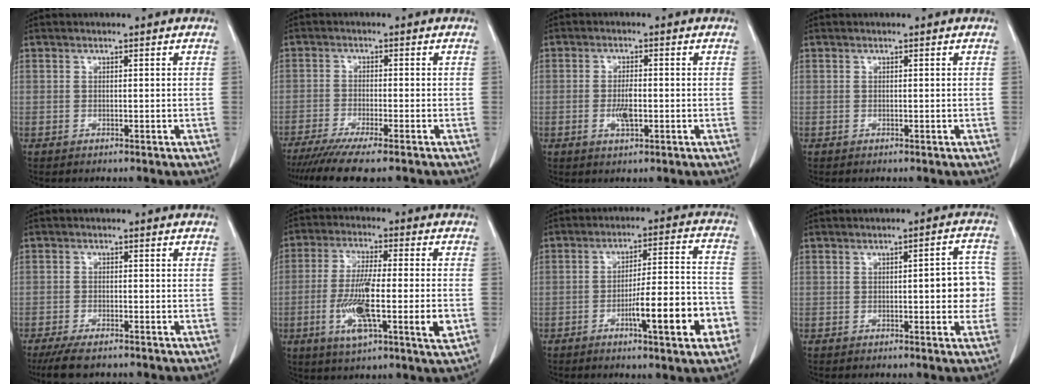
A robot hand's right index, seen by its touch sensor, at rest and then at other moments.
{"total": 9.1, "force": [-7.4, 0.2, 5.4], "torque": [-0.078, -0.022, -0.117]}
{"total": 3.4, "force": [-0.8, 1.0, 3.2], "torque": [-0.064, -0.002, -0.011]}
{"total": 0.0}
{"total": 5.2, "force": [-4.2, 1.2, 2.8], "torque": [-0.049, -0.011, -0.069]}
{"total": 13.5, "force": [-3.3, 1.4, 13.0], "torque": [-0.236, -0.013, -0.060]}
{"total": 13.1, "force": [-5.1, 1.6, 11.9], "torque": [-0.174, 0.012, -0.073]}
{"total": 5.8, "force": [-0.4, 1.7, 5.5], "torque": [-0.060, 0.012, -0.008]}